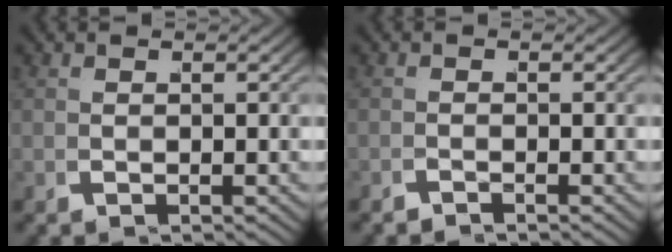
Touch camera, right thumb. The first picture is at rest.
{"total": 0.7, "force": [-0.6, -0.2, -0.3], "torque": [0.012, 0.001, -0.015]}